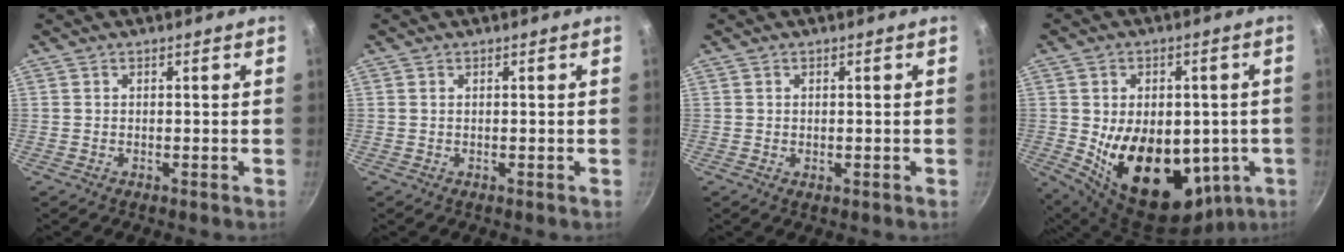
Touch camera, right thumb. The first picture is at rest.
{"total": 0.0}
{"total": 0.5, "force": [0.0, 0.4, 0.4], "torque": [-0.004, -0.002, 0.000]}
{"total": 22.2, "force": [-2.9, 14.6, 16.4], "torque": [-0.237, -0.011, -0.018]}